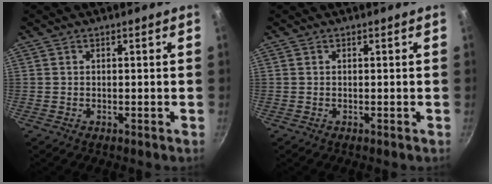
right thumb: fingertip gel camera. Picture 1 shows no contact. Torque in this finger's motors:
{"motor_torque": [-0.02, 0.02, 0.00, 0.00, 0.00]}